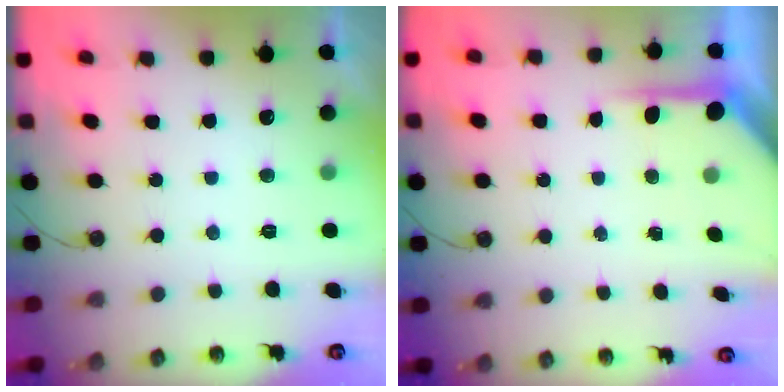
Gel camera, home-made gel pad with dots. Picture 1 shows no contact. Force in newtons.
{"total": 6.1, "press": 6.1, "slide": 0.4}